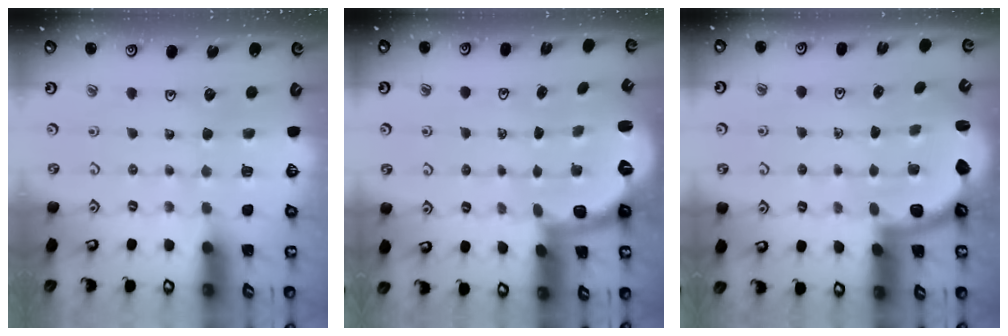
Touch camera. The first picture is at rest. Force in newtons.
{"total": 2.7, "press": 1.6, "slide": 2.2}
{"total": 2.6, "press": 2.5, "slide": 0.7}